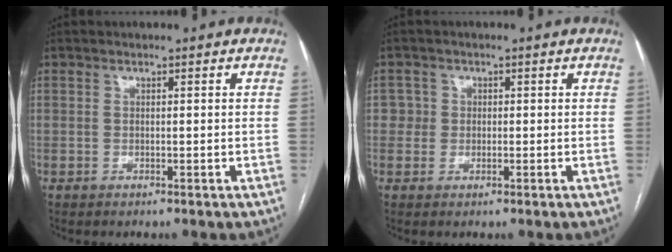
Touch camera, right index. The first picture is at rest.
{"total": 2.1, "force": [0.1, 2.1, -0.1], "torque": [0.018, 0.007, -0.004]}